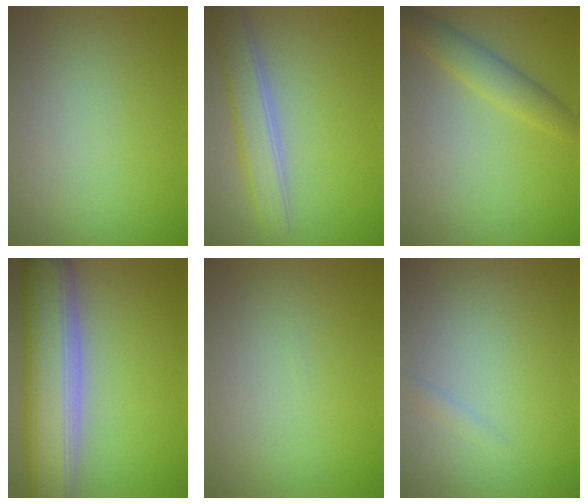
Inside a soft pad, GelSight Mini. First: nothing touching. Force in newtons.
{"total": 4.1, "press": 4.1, "slide": 0.3}
{"total": 3.0, "press": 3.0, "slide": 0.1}
{"total": 10.6, "press": 10.5, "slide": 0.7}
{"total": 0.0}
{"total": 0.6, "press": 0.6, "slide": 0.1}